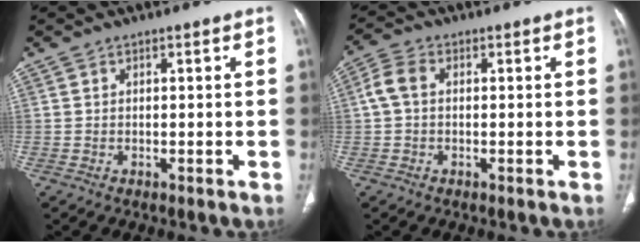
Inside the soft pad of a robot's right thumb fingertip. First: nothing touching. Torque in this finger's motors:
{"motor_torque": [0.05, -0.05, 0.14, -0.27, 0.04]}